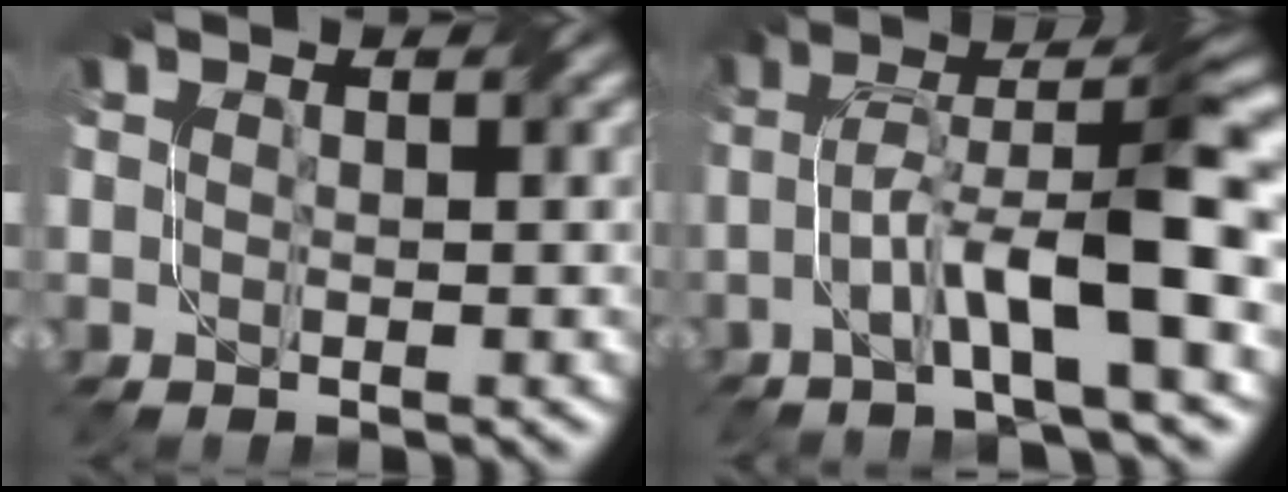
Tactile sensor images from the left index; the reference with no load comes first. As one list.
[{"total": 8.9, "force": [-2.1, 1.4, 8.5], "torque": [-0.144, 0.022, -0.044]}]